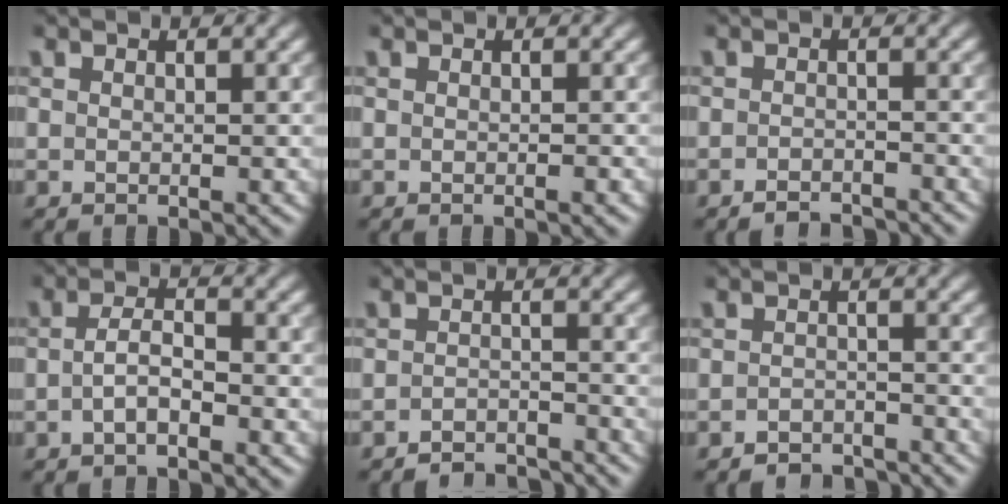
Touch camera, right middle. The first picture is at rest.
{"total": 0.6, "force": [-0.3, 0.0, 0.5], "torque": [-0.006, 0.002, -0.003]}
{"total": 2.6, "force": [-2.4, 0.5, 0.7], "torque": [-0.004, 0.004, -0.036]}
{"total": 2.2, "force": [-0.9, 0.7, 1.9], "torque": [-0.039, 0.005, -0.021]}
{"total": 3.2, "force": [-3.1, 0.6, 0.5], "torque": [-0.003, 0.003, -0.051]}
{"total": 3.0, "force": [-2.8, 0.8, 0.4], "torque": [0.003, 0.004, -0.047]}